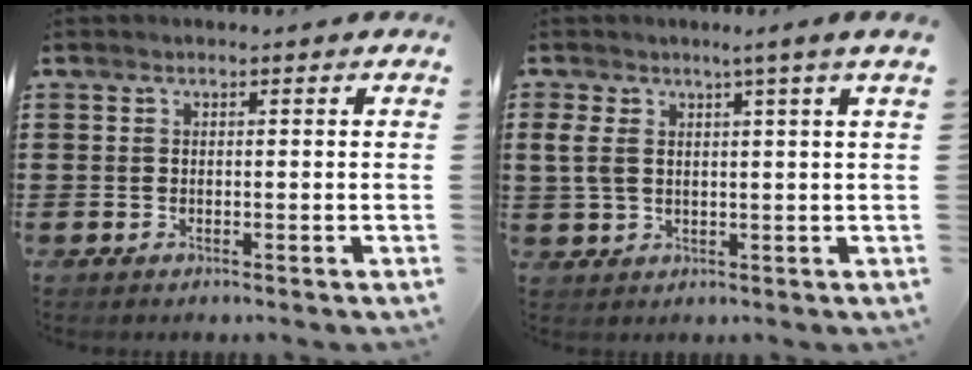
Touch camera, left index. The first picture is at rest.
{"total": 4.4, "force": [1.8, 0.6, 3.9], "torque": [-0.091, -0.003, 0.027]}